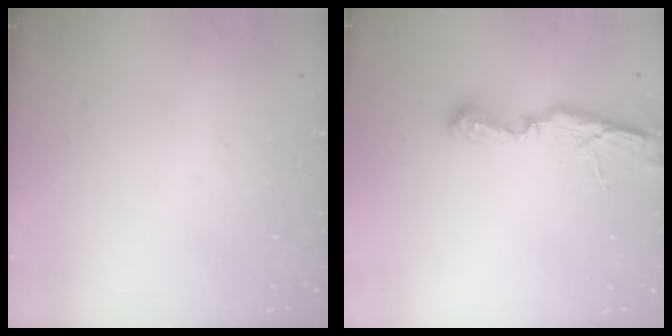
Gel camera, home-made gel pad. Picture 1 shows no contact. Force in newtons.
{"total": 6.7, "press": 6.7, "slide": 0.8}